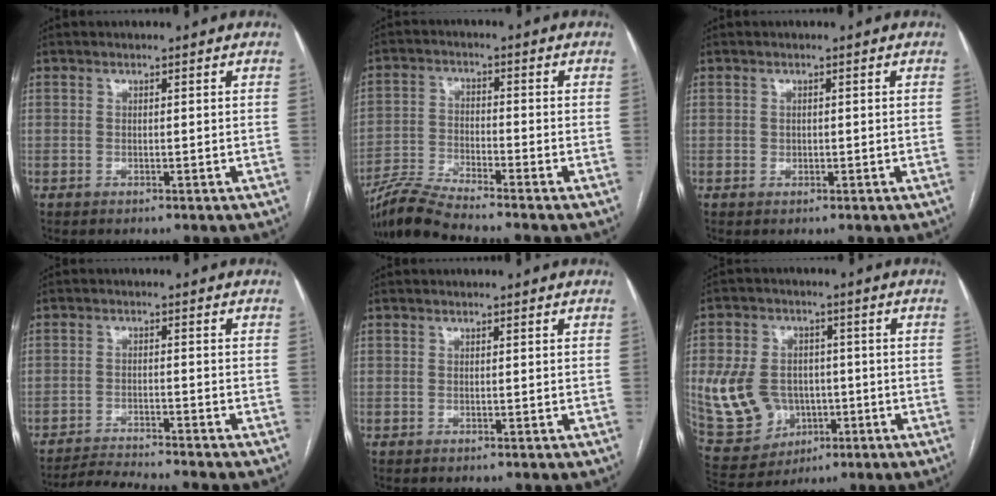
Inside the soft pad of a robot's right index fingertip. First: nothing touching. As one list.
[{"total": 7.3, "force": [-6.7, -1.0, 2.7], "torque": [-0.062, -0.023, -0.133]}, {"total": 0.8, "force": [0.0, 0.8, 0.3], "torque": [-0.004, 0.001, 0.002]}, {"total": 6.8, "force": [-6.4, -1.5, 1.6], "torque": [-0.023, -0.016, -0.110]}, {"total": 0.0}, {"total": 13.0, "force": [-1.5, 10.5, 7.4], "torque": [-0.175, 0.018, -0.003]}]